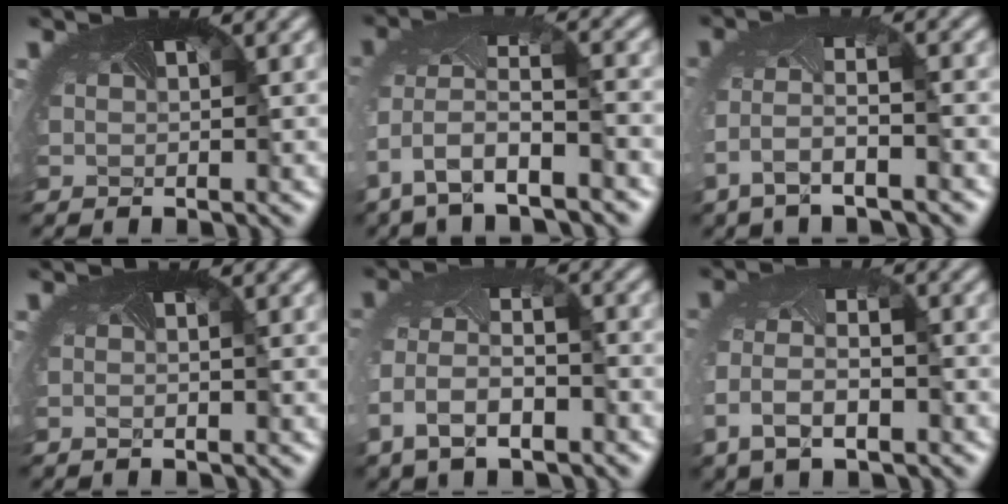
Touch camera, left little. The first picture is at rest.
{"total": 7.6, "force": [-4.1, 3.2, 5.5], "torque": [-0.153, -0.032, -0.056]}
{"total": 3.8, "force": [-2.3, 1.0, 2.9], "torque": [-0.094, -0.010, -0.045]}
{"total": 0.8, "force": [-0.7, -0.1, 0.4], "torque": [-0.010, -0.006, -0.008]}
{"total": 5.9, "force": [-2.8, 3.5, 3.9], "torque": [-0.107, -0.021, -0.045]}
{"total": 5.2, "force": [-2.2, 2.9, 3.7], "torque": [-0.104, -0.016, -0.039]}